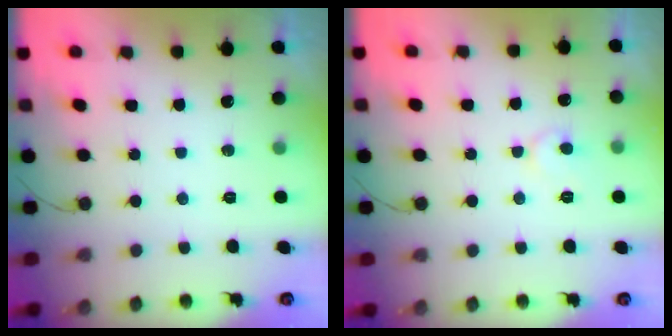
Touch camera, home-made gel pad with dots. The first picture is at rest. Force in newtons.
{"total": 6.1, "press": 6.1, "slide": 0.4}